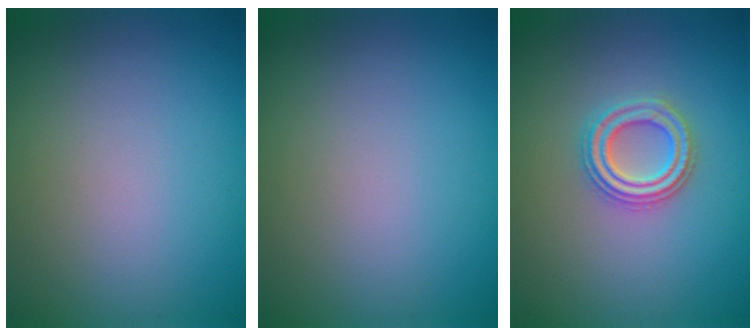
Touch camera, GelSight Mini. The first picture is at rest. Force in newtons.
{"total": 0.0}
{"total": 2.7, "press": 2.7, "slide": 0.5}